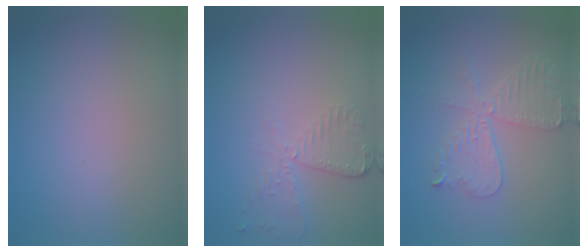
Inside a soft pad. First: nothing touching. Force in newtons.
{"total": 2.6, "press": 2.3, "slide": 1.1}
{"total": 4.3, "press": 3.7, "slide": 2.1}